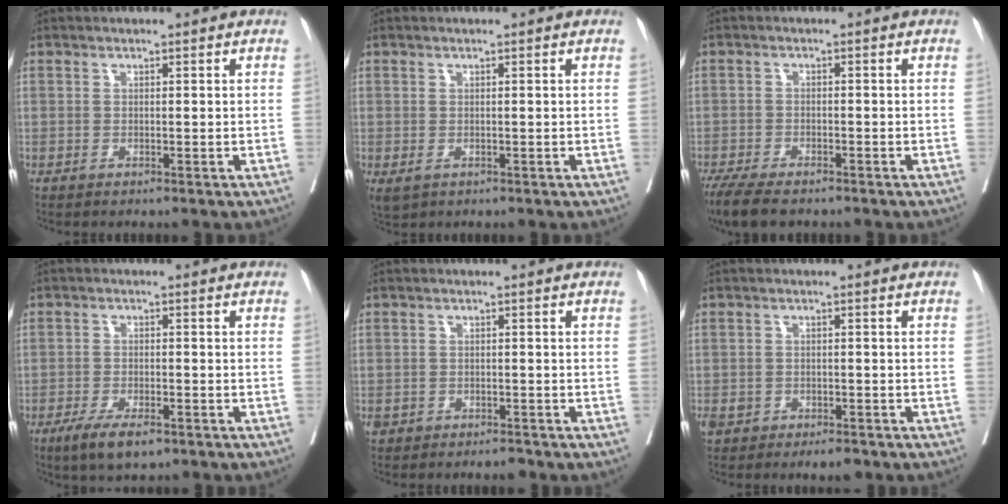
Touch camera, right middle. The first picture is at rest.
{"total": 2.2, "force": [-0.7, 1.1, 1.8], "torque": [-0.036, -0.005, -0.001]}
{"total": 7.2, "force": [-5.7, 2.1, 3.8], "torque": [-0.061, -0.013, -0.092]}
{"total": 5.8, "force": [-3.9, 1.7, 4.1], "torque": [-0.072, -0.009, -0.062]}
{"total": 1.9, "force": [-1.5, 1.0, 0.7], "torque": [-0.009, 0.002, -0.019]}
{"total": 3.6, "force": [-2.3, 2.0, 1.9], "torque": [-0.025, 0.003, -0.029]}